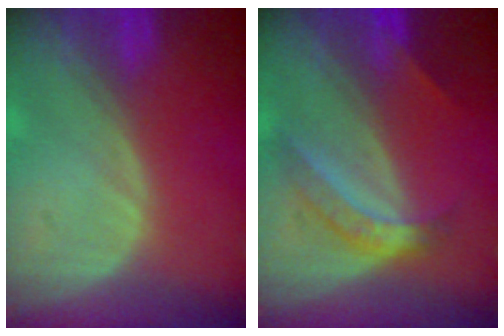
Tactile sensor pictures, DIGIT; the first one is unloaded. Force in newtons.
{"total": 5.9, "press": 4.9, "slide": 3.3}